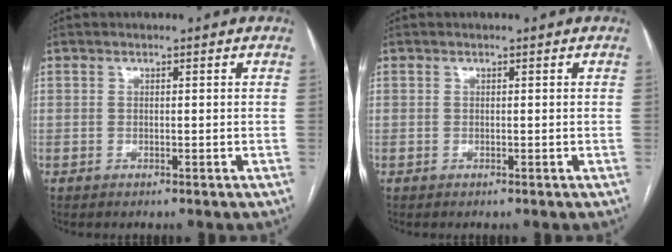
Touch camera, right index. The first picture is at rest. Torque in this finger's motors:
{"motor_torque": [0.00, 0.00, 0.02, 0.00]}